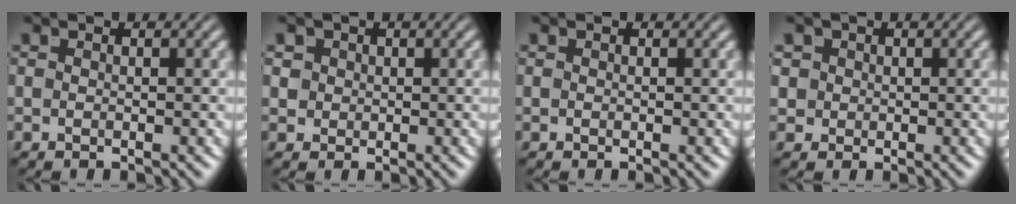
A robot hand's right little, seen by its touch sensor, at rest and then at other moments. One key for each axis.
{"total": 3.4, "fx": 1.0, "fy": 2.9, "fz": 1.4, "tx": -0.037, "ty": -0.005, "tz": 0.018}
{"total": 0.0}
{"total": 3.9, "fx": 0.6, "fy": 3.5, "fz": 1.6, "tx": -0.051, "ty": -0.012, "tz": 0.014}